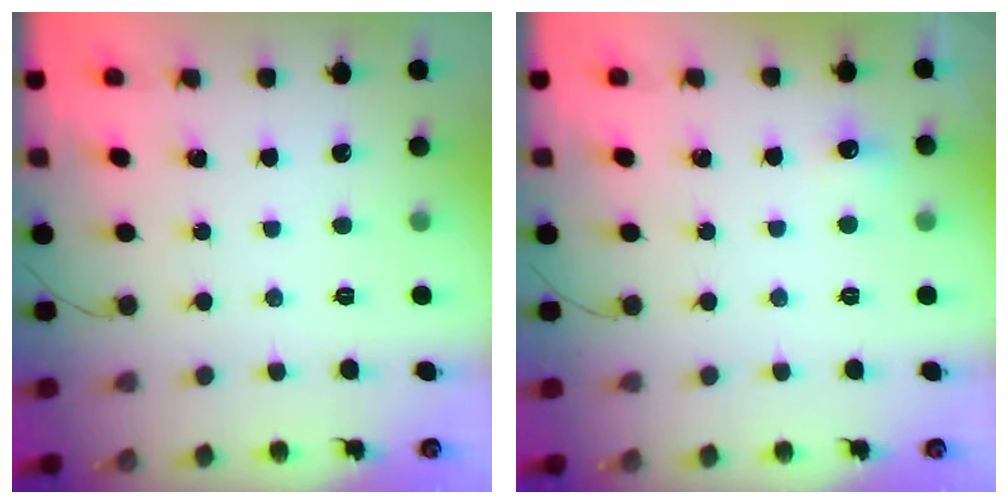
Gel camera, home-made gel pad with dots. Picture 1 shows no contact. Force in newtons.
{"total": 4.2, "press": 4.0, "slide": 1.1}